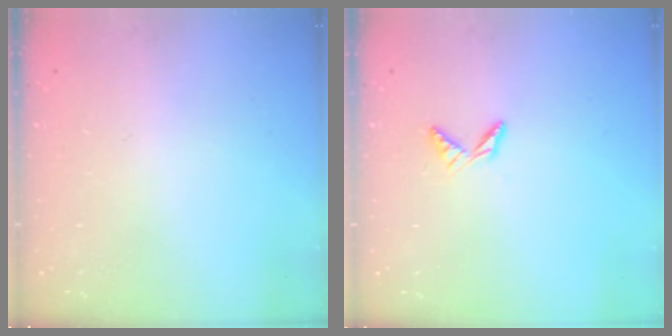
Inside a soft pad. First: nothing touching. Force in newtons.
{"total": 4.7, "press": 4.7, "slide": 0.4}